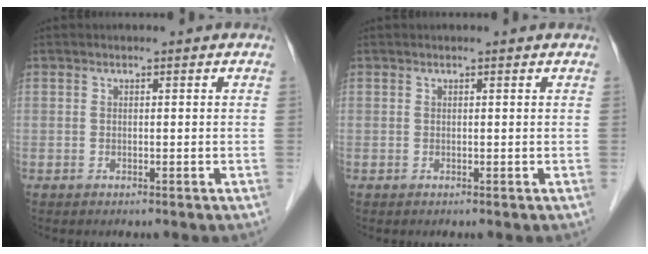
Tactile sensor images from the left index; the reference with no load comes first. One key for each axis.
{"total": 0.7, "fx": 0.7, "fy": 0.0, "fz": 0.2, "tx": -0.008, "ty": 0.000, "tz": 0.007}